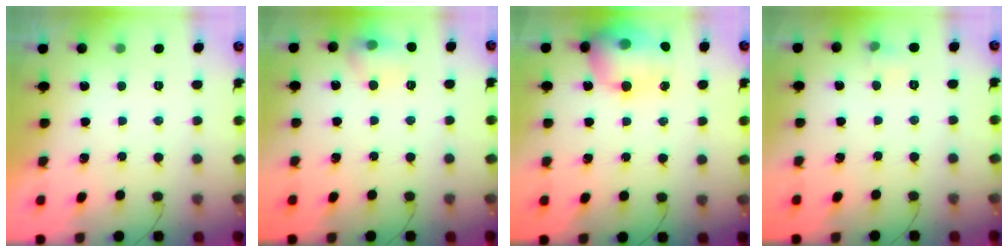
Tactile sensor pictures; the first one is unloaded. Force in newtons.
{"total": 9.0, "press": 8.9, "slide": 1.2}
{"total": 16.8, "press": 16.7, "slide": 2.4}
{"total": 3.9, "press": 3.7, "slide": 1.2}